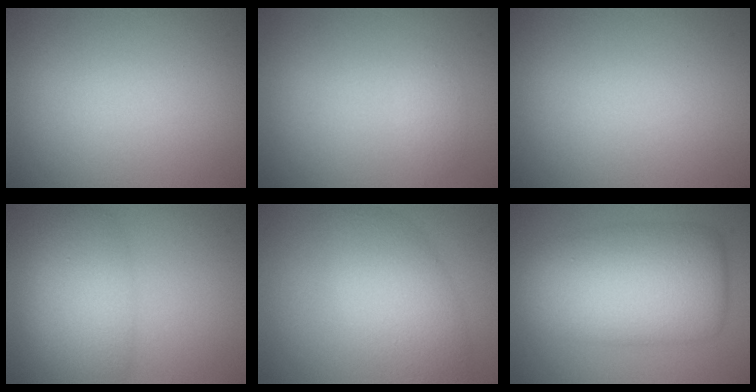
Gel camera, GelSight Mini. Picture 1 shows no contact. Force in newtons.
{"total": 0.9, "press": 0.9, "slide": 0.0}
{"total": 0.0}
{"total": 5.8, "press": 5.8, "slide": 0.1}
{"total": 5.4, "press": 5.4, "slide": 0.2}
{"total": 10.0, "press": 10.0, "slide": 0.1}